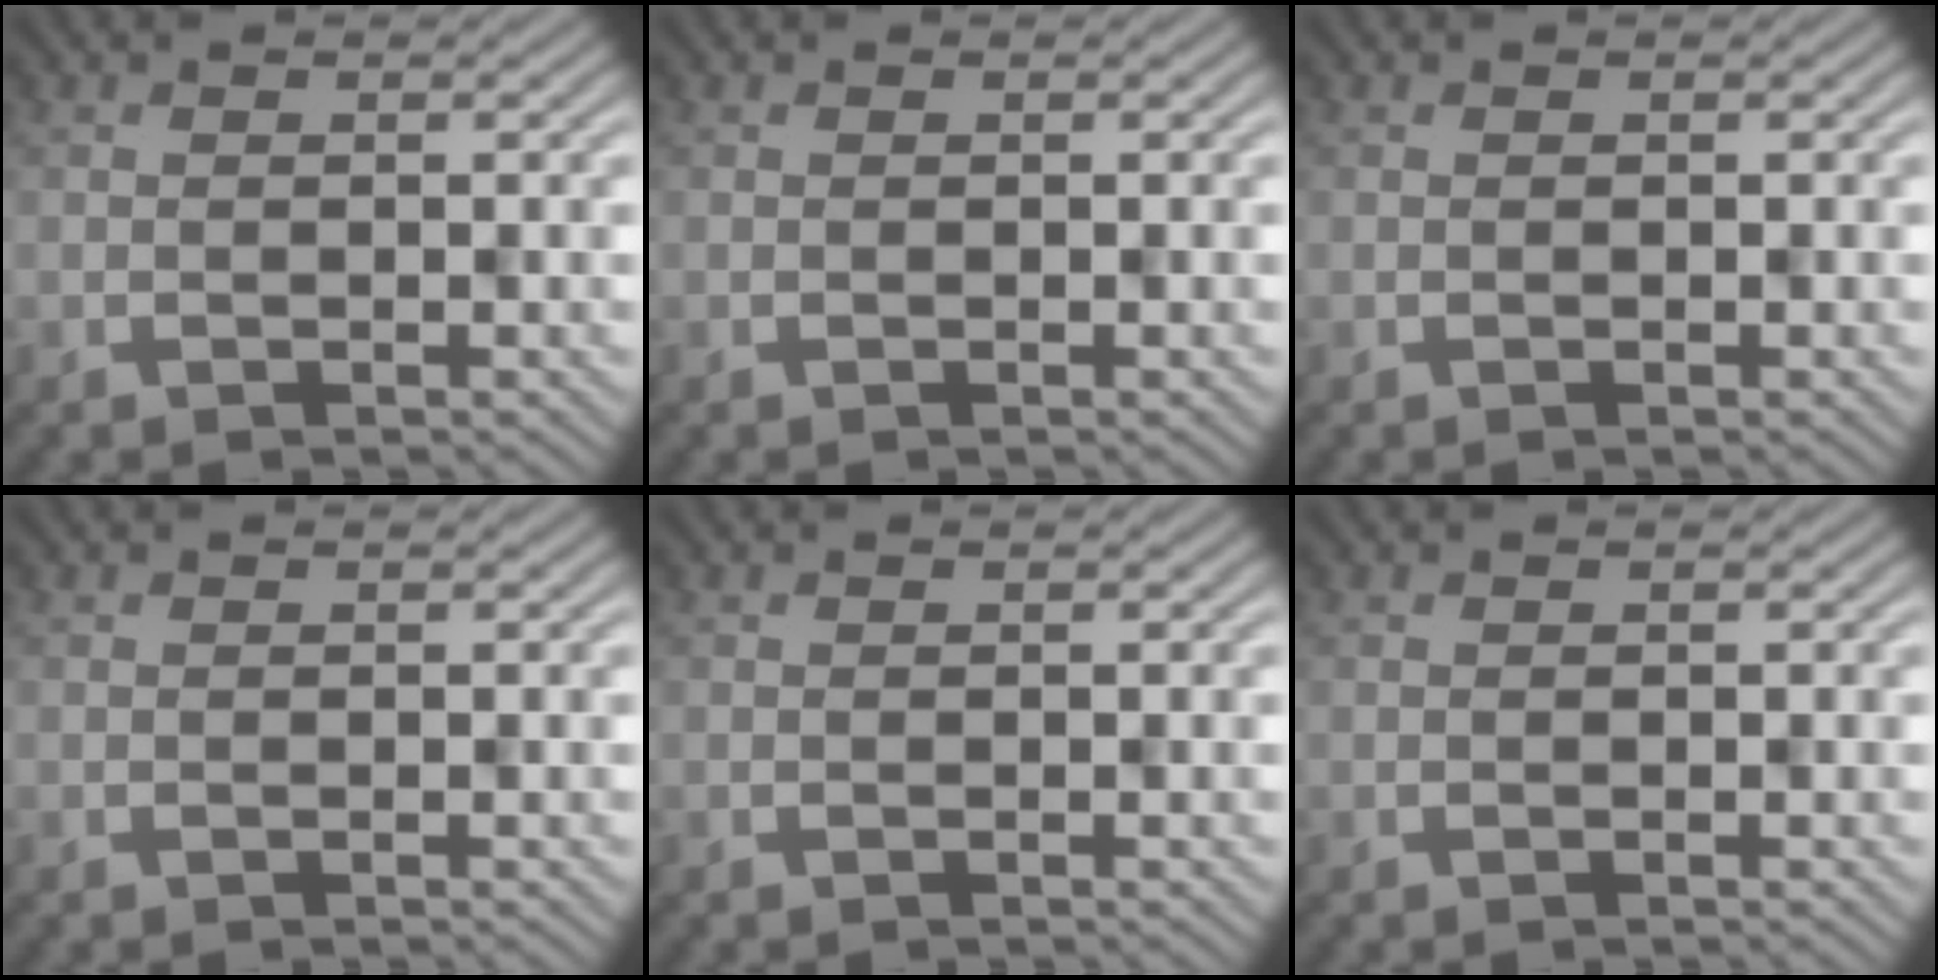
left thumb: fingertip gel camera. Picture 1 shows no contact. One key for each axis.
{"total": 0.0}
{"total": 0.0}
{"total": 0.0}
{"total": 0.0}
{"total": 0.0}